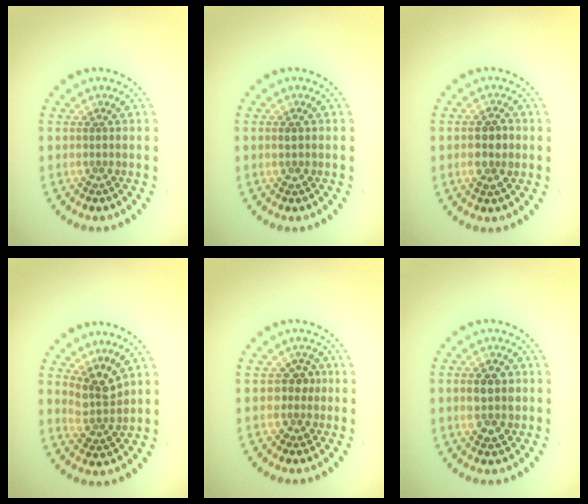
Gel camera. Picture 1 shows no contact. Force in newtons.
{"total": 1.1, "press": 1.1, "slide": 0.0}
{"total": 2.5, "press": 2.5, "slide": 0.4}
{"total": 2.7, "press": 2.0, "slide": 1.9}
{"total": 1.9, "press": 1.6, "slide": 1.0}
{"total": 3.1, "press": 3.1, "slide": 0.1}